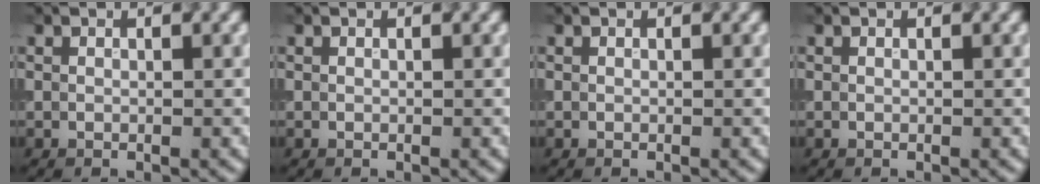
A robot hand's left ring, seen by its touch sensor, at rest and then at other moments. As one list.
[{"total": 0.0}, {"total": 0.0}, {"total": 0.0}]